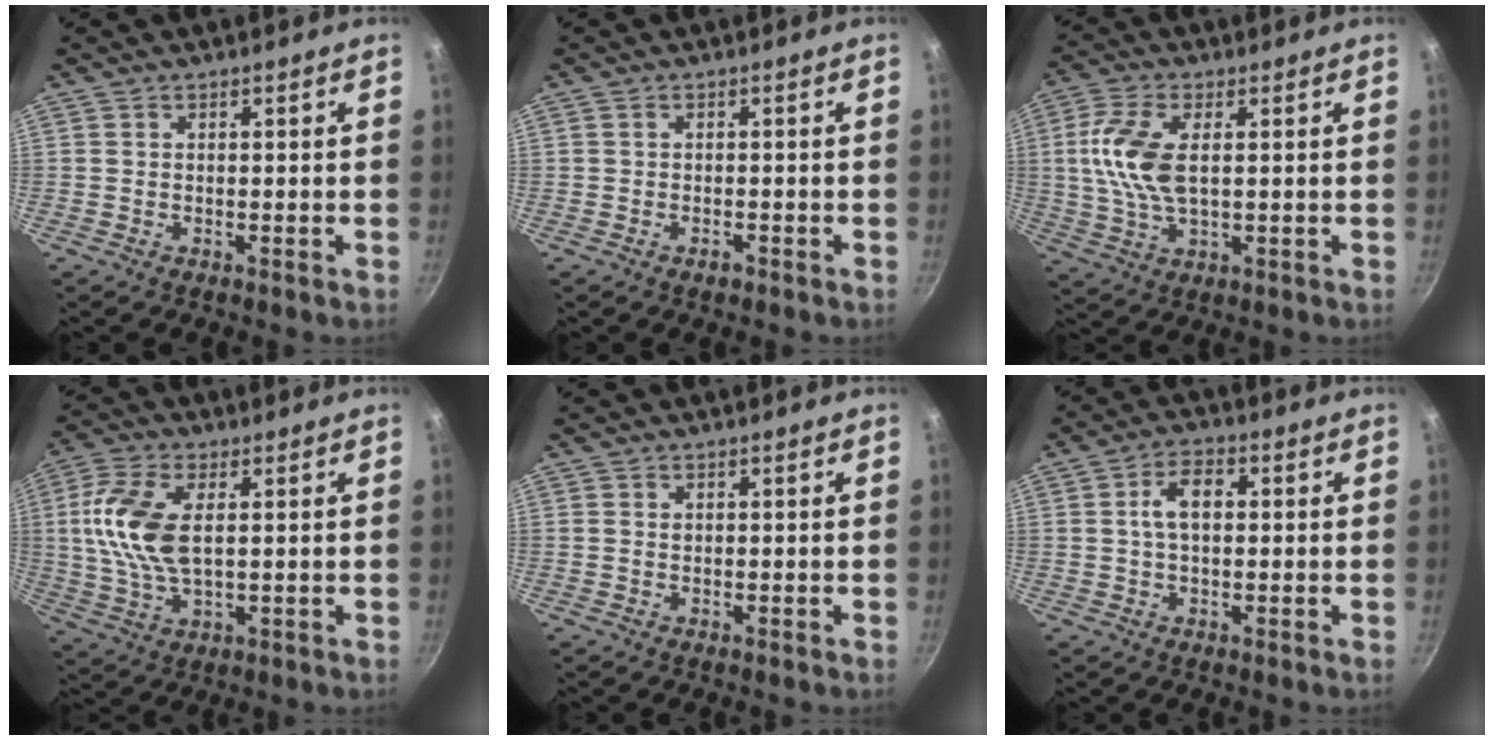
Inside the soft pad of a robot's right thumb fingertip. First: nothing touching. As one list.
[{"total": 1.4, "force": [-0.8, 0.7, 0.8], "torque": [-0.011, 0.010, -0.014]}, {"total": 10.6, "force": [1.4, 5.4, 9.0], "torque": [-0.185, 0.004, 0.024]}, {"total": 12.2, "force": [1.9, 6.3, 10.3], "torque": [-0.210, 0.005, 0.034]}, {"total": 0.7, "force": [0.2, 0.6, 0.4], "torque": [-0.005, 0.001, 0.002]}, {"total": 6.3, "force": [0.8, 3.9, 4.9], "torque": [-0.073, 0.016, 0.007]}]